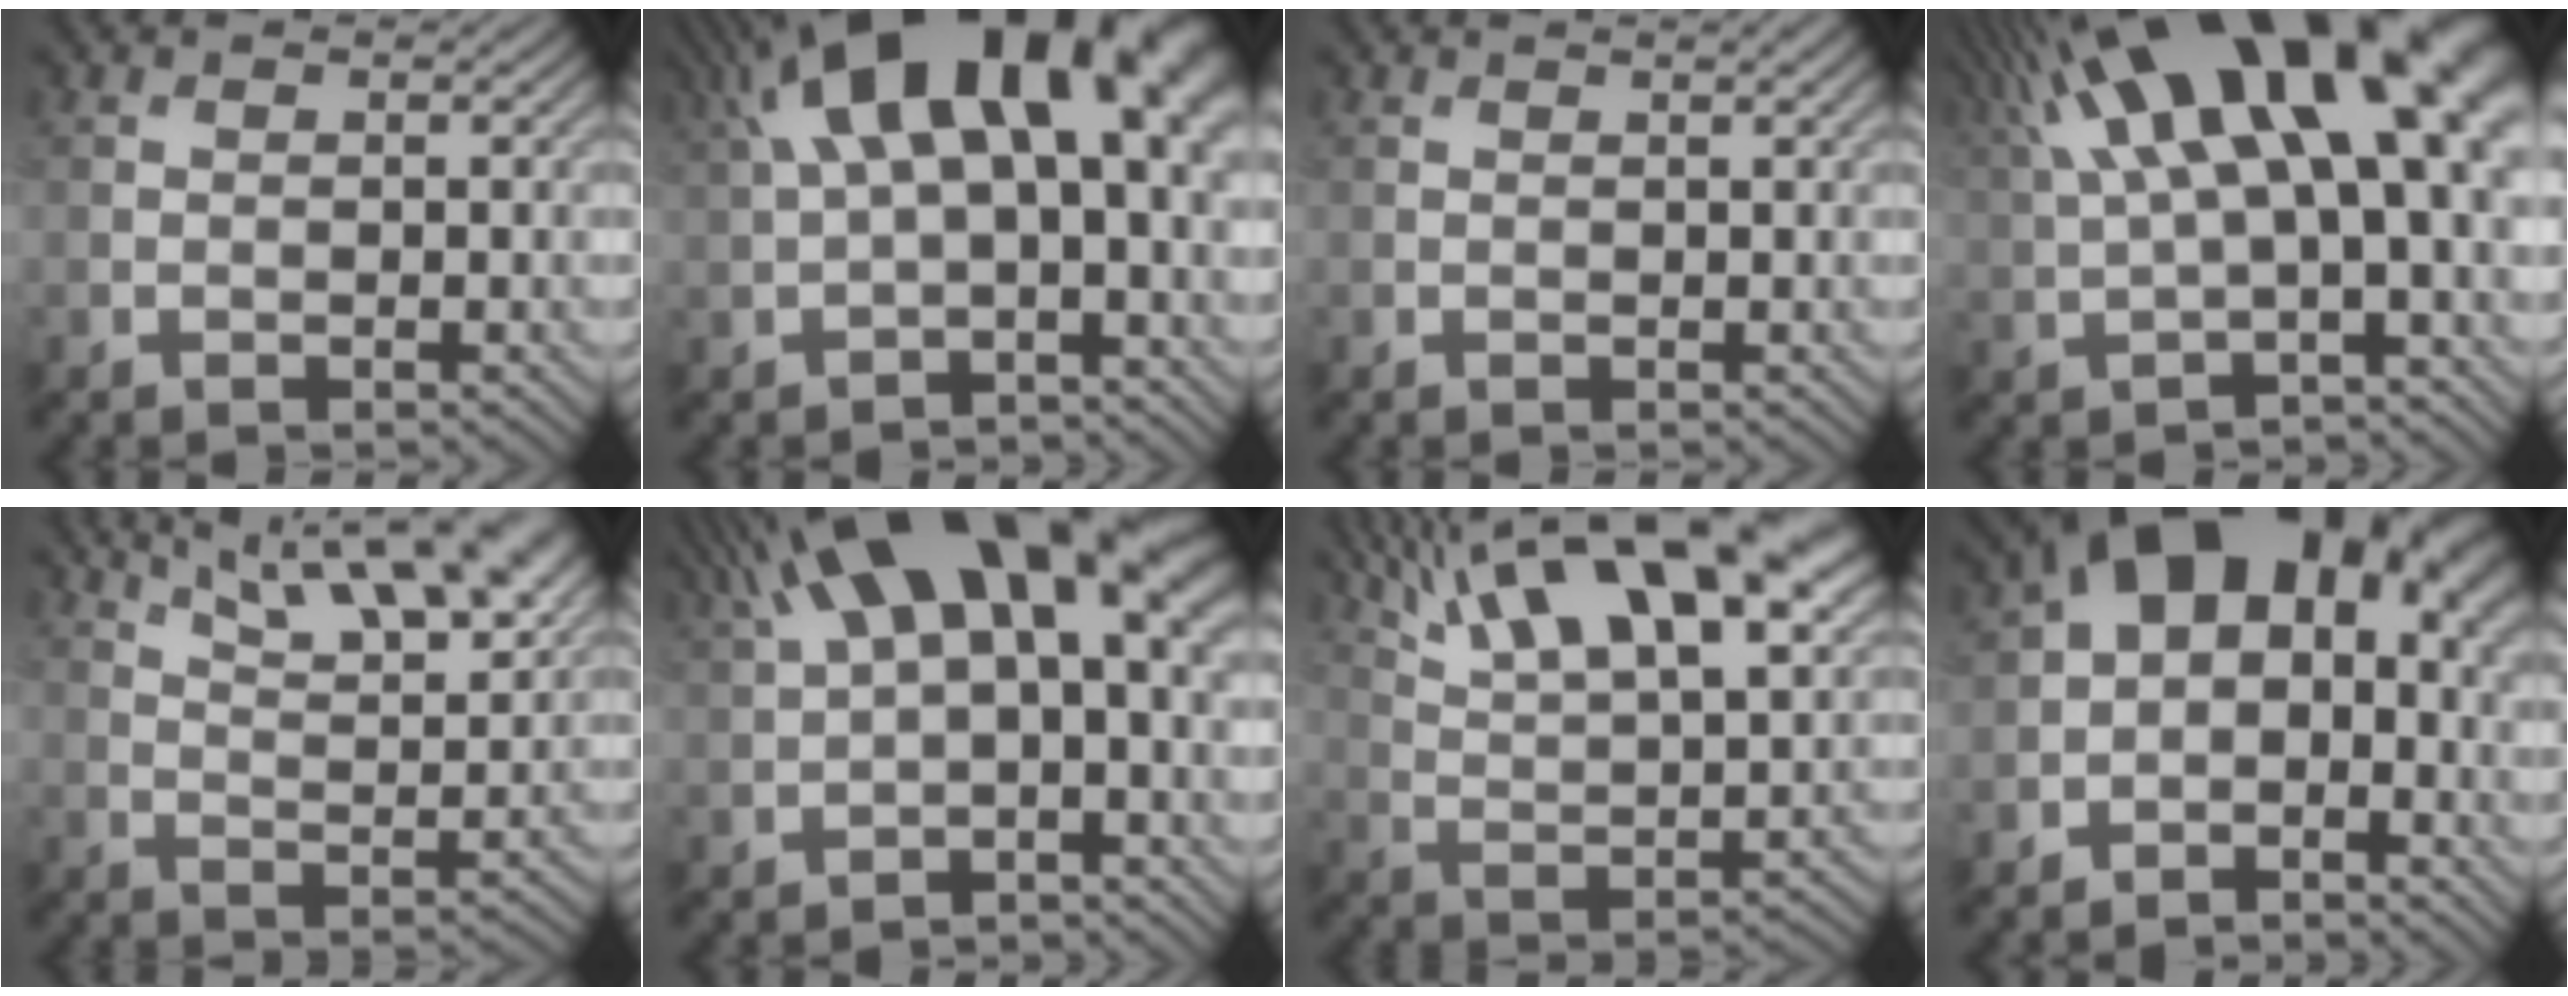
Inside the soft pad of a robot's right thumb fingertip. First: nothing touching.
{"total": 16.6, "force": [4.5, 7.7, 14.0], "torque": [-0.229, 0.032, 0.083]}
{"total": 1.0, "force": [0.7, -0.3, 0.7], "torque": [-0.008, 0.003, 0.012]}
{"total": 19.0, "force": [5.7, 6.9, 16.7], "torque": [-0.264, 0.041, 0.105]}
{"total": 12.4, "force": [8.4, 3.7, 8.4], "torque": [-0.127, 0.013, 0.132]}
{"total": 15.2, "force": [4.7, 6.5, 12.9], "torque": [-0.224, 0.029, 0.083]}
{"total": 19.3, "force": [11.9, 6.2, 13.9], "torque": [-0.238, 0.038, 0.191]}
{"total": 14.3, "force": [1.1, 8.8, 11.3], "torque": [-0.176, 0.005, 0.020]}